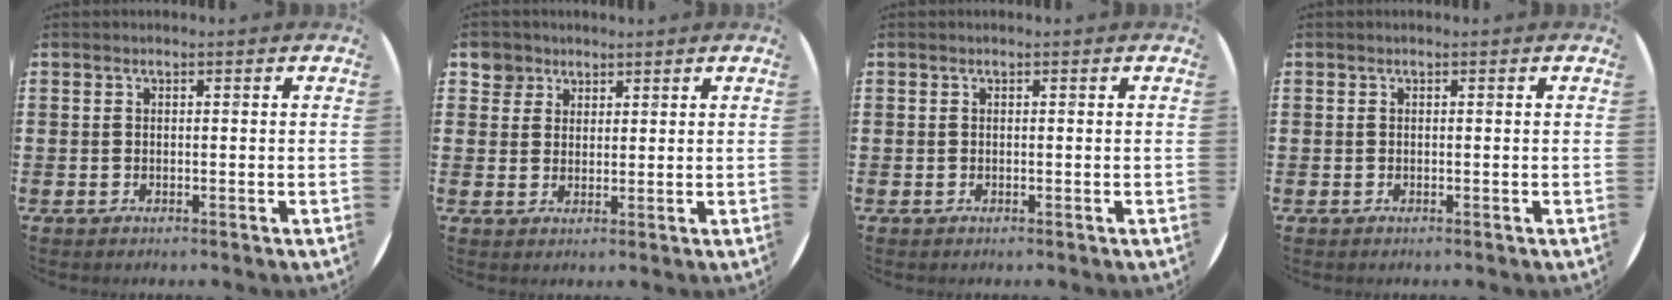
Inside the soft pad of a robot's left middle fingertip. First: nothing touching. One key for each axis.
{"total": 3.4, "fx": 2.6, "fy": 2.2, "fz": 0.0, "tx": -0.003, "ty": 0.003, "tz": 0.049}
{"total": 0.0}
{"total": 0.0}